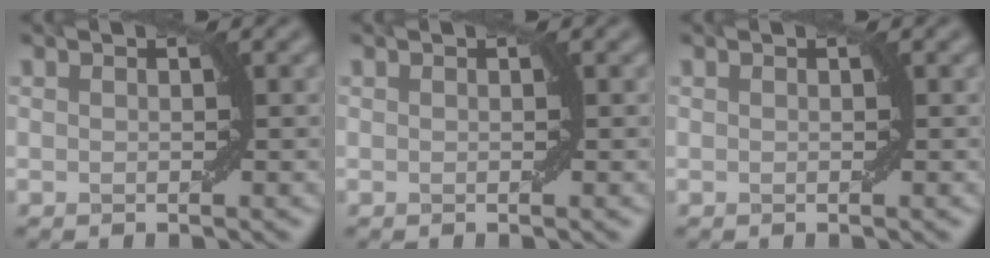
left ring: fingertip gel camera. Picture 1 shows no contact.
{"total": 0.0}
{"total": 0.0}